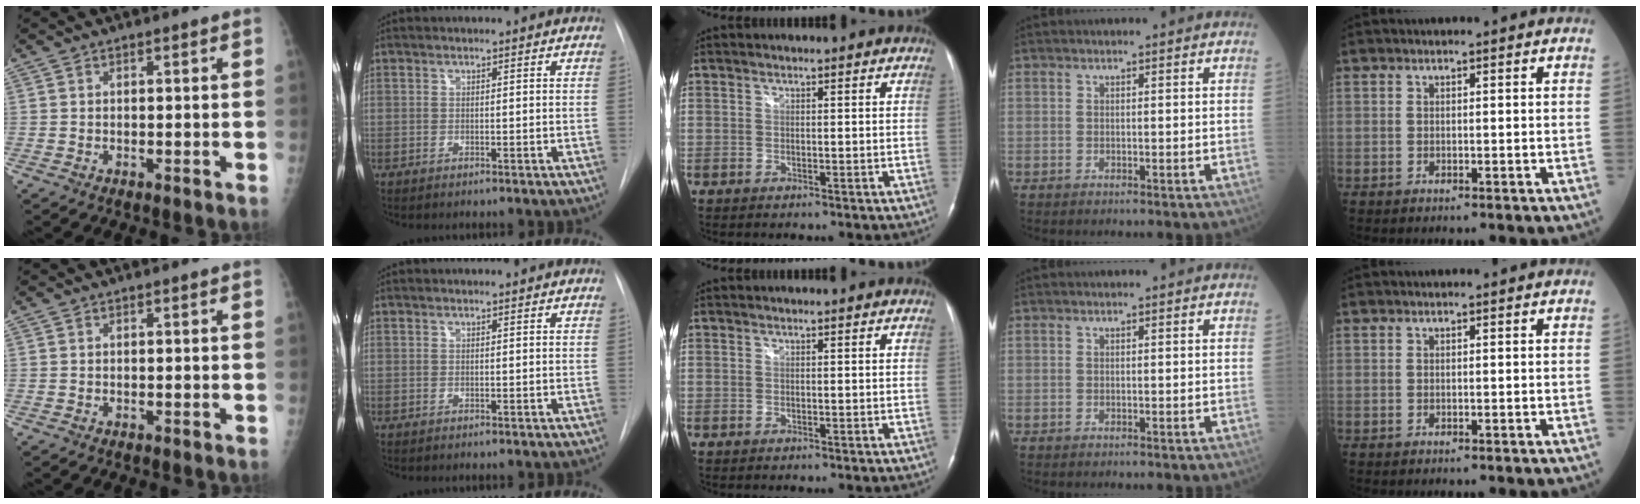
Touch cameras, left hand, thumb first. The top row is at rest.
{}